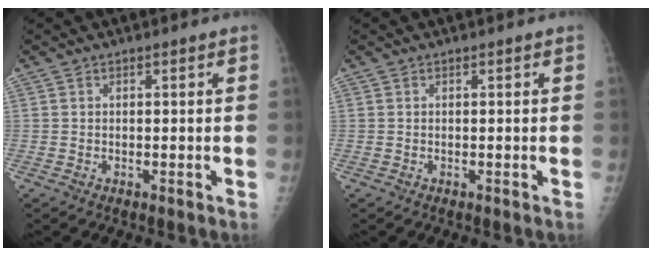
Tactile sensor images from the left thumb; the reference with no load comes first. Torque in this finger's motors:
{"motor_torque": [-0.01, 0.01, 0.00, 0.00, 0.00]}